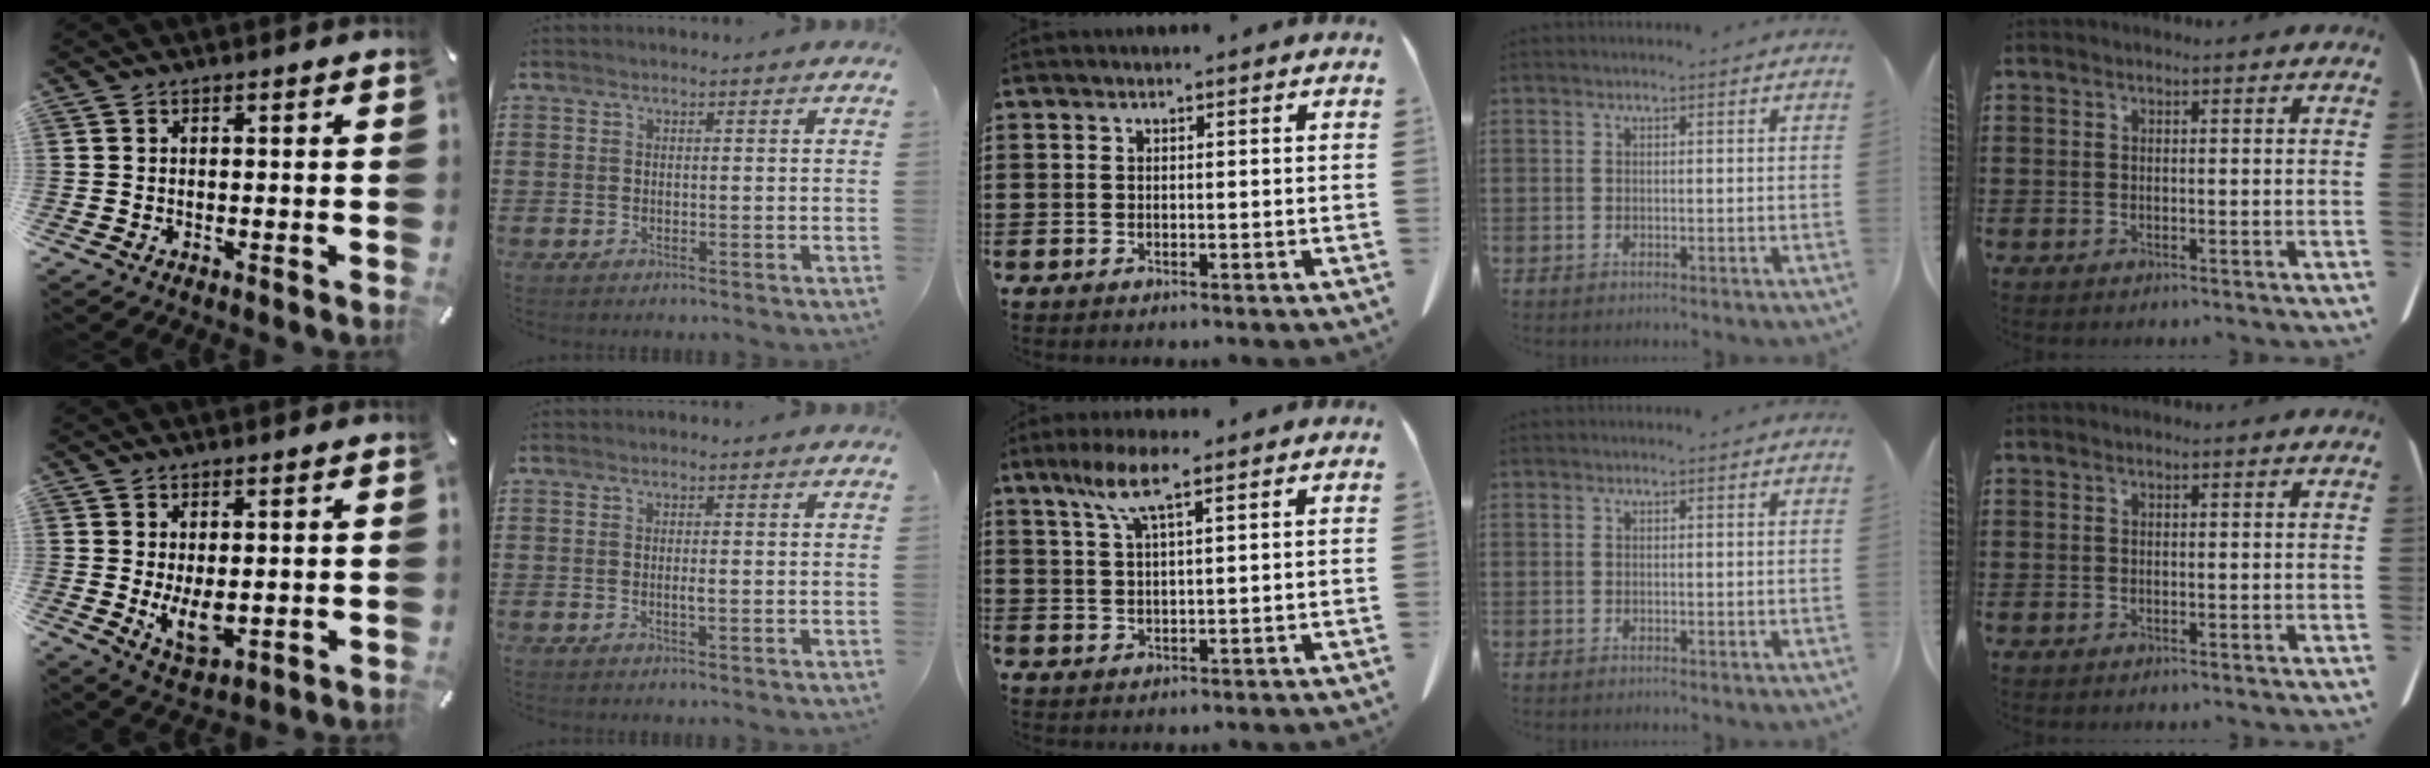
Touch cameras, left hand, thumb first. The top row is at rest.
{"thumb": {"total": 7.6, "force": [0.0, 3.6, 6.6], "torque": [-0.131, -0.020, 0.001]}, "index": {"total": 1.0, "force": [-0.1, 0.1, 1.0], "torque": [-0.019, -0.005, 0.000]}, "middle": {"total": 6.3, "force": [3.8, 0.7, 5.0], "torque": [-0.107, 0.002, 0.067]}}